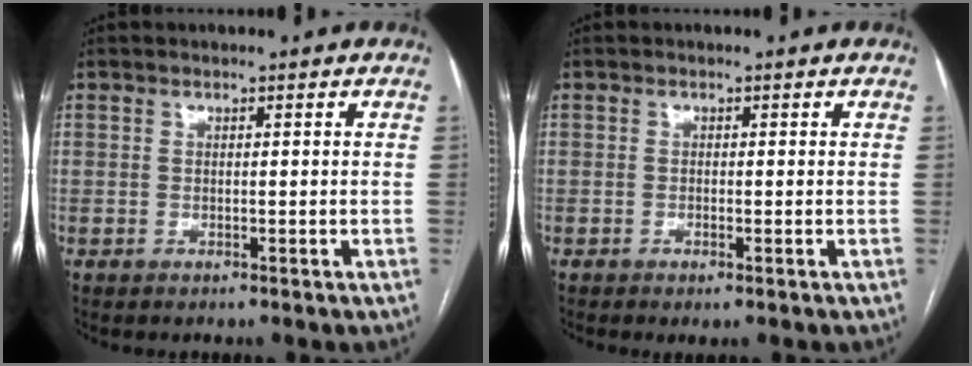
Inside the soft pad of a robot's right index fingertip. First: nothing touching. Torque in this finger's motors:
{"motor_torque": [0.28, 0.05, 0.04, 0.00]}